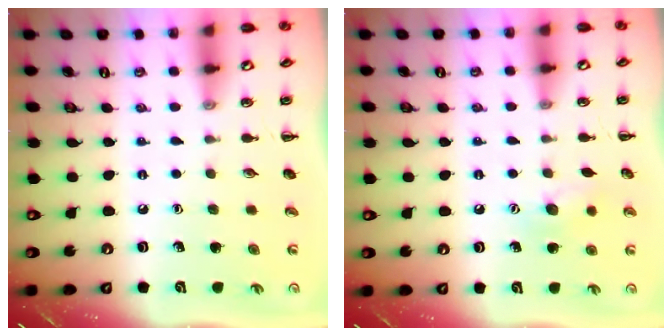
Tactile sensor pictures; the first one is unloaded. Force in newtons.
{"total": 8.5, "press": 8.4, "slide": 1.1}